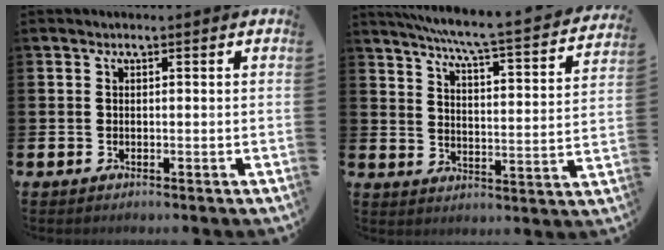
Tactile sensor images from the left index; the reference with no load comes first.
{"total": 5.8, "force": [5.2, -0.1, 2.6], "torque": [-0.079, -0.045, 0.082]}